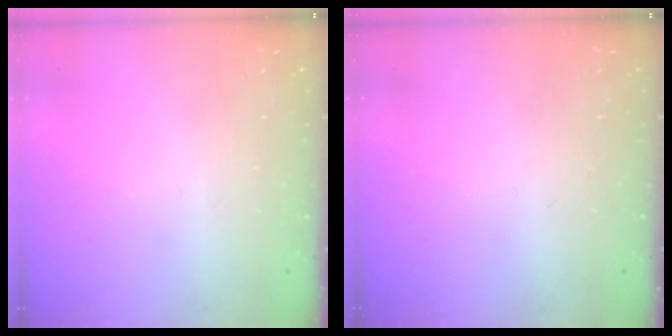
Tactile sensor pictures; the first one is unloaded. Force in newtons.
{"total": 0.0}